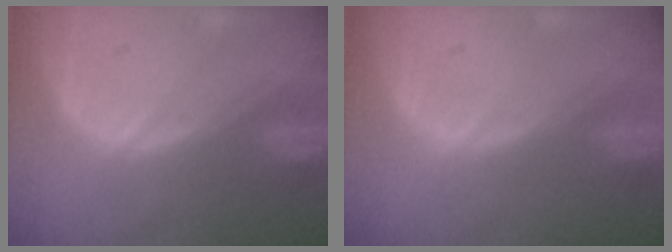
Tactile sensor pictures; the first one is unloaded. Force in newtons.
{"total": 0.0}